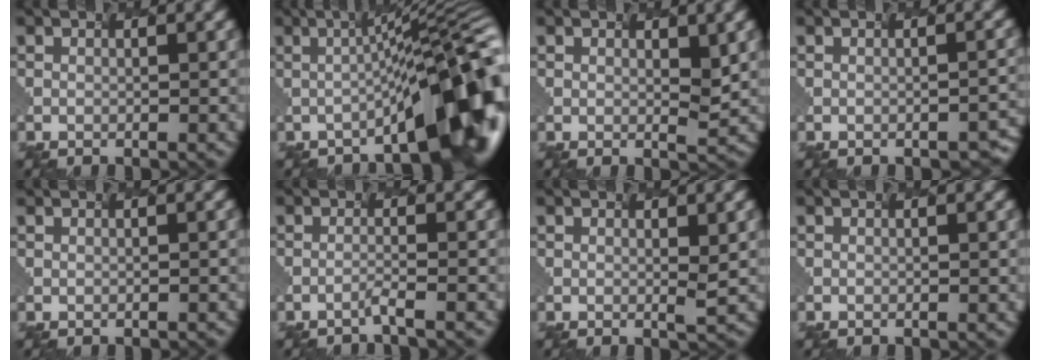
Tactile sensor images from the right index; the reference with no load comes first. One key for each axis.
{"total": 11.7, "fx": -3.4, "fy": 2.6, "fz": 10.8, "tx": -0.122, "ty": 0.018, "tz": -0.047}
{"total": 1.5, "fx": 0.9, "fy": 0.4, "fz": 1.1, "tx": -0.019, "ty": -0.004, "tz": 0.023}
{"total": 3.0, "fx": -1.1, "fy": 1.3, "fz": 2.5, "tx": -0.015, "ty": 0.001, "tz": 0.005}
{"total": 0.6, "fx": 0.4, "fy": 0.3, "fz": 0.2, "tx": 0.002, "ty": 0.002, "tz": 0.012}
{"total": 1.4, "fx": -1.3, "fy": -0.3, "fz": 0.4, "tx": -0.004, "ty": 0.009, "tz": -0.028}
{"total": 0.9, "fx": 0.5, "fy": -0.1, "fz": 0.7, "tx": -0.012, "ty": -0.005, "tz": 0.017}
{"total": 0.0}